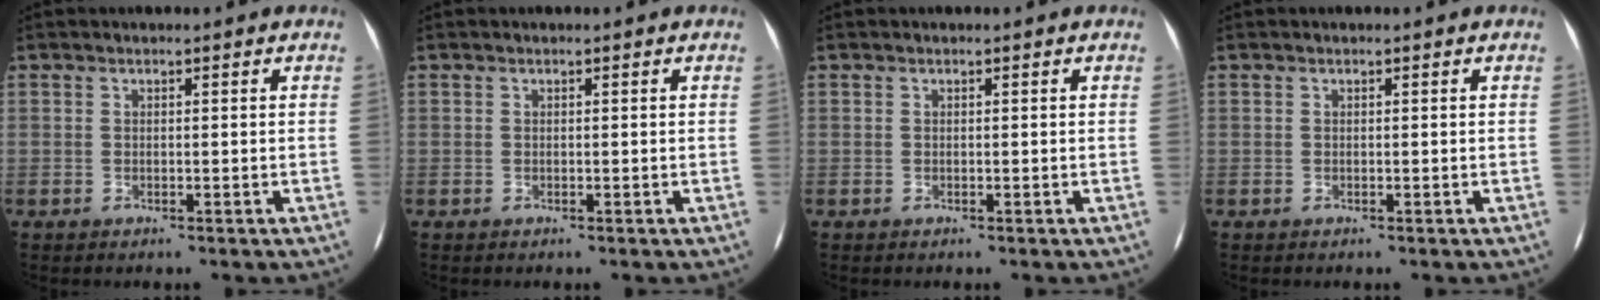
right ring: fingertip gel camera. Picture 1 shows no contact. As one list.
[{"total": 0.0}, {"total": 0.0}, {"total": 0.0}]